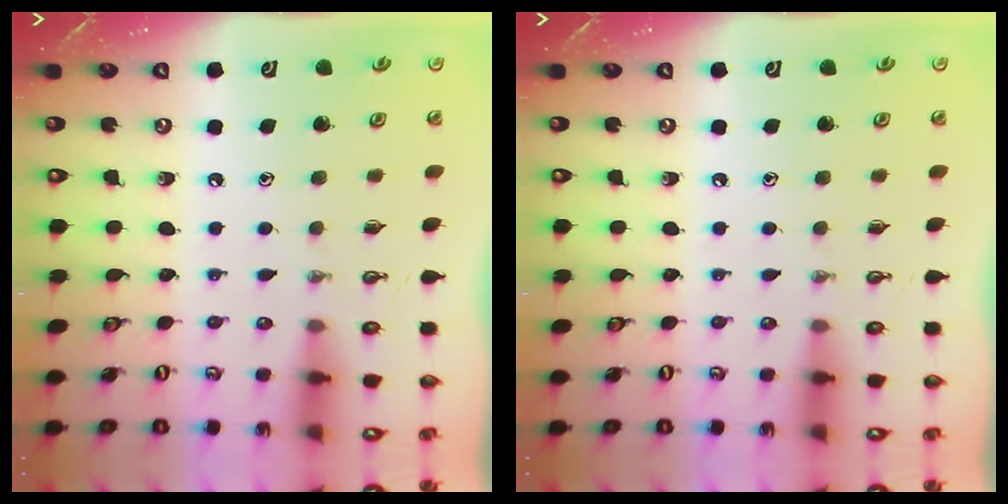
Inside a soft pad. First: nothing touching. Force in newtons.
{"total": 0.0}